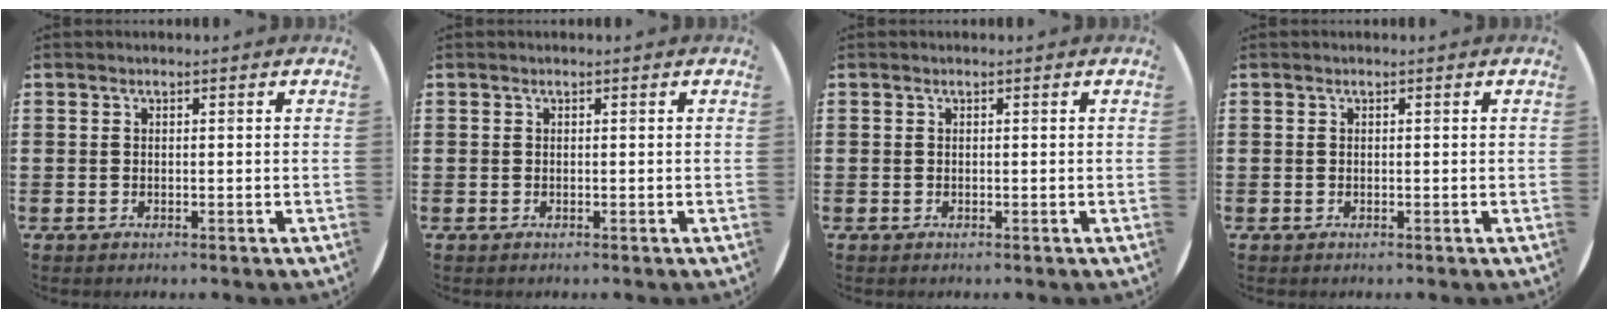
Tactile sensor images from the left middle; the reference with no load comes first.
{"total": 0.0}
{"total": 0.0}
{"total": 0.0}